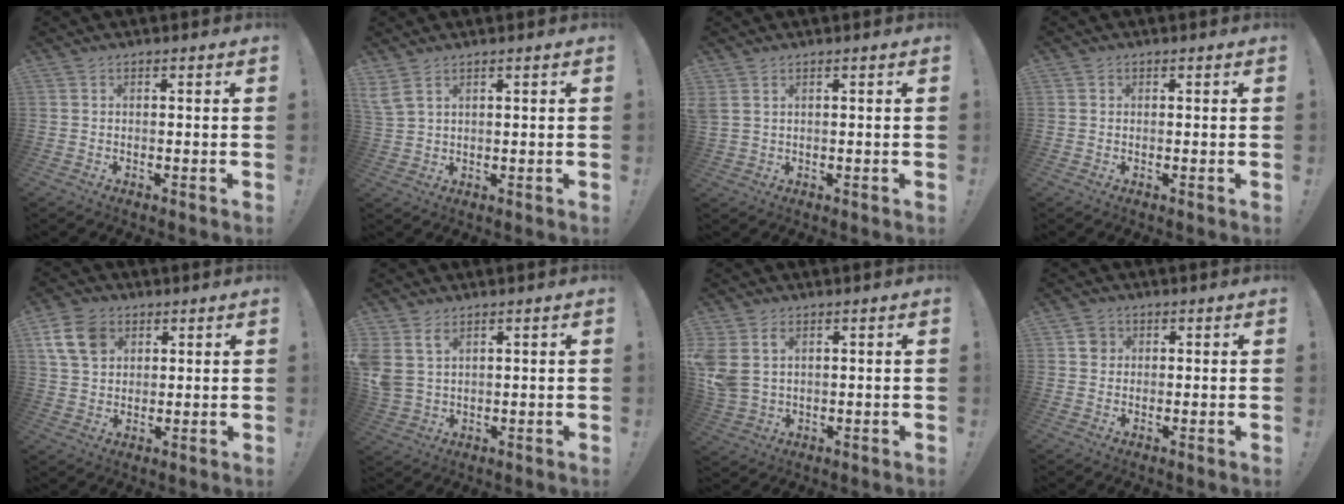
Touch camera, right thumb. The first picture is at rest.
{"total": 4.7, "force": [3.0, 1.7, 3.2], "torque": [-0.072, -0.010, 0.058]}
{"total": 2.3, "force": [1.1, 1.1, 1.6], "torque": [-0.035, 0.002, 0.023]}
{"total": 0.7, "force": [0.2, 0.7, -0.1], "torque": [0.007, -0.001, 0.004]}
{"total": 11.5, "force": [5.1, 8.4, 6.0], "torque": [-0.107, -0.011, 0.103]}
{"total": 6.2, "force": [3.5, 4.0, 3.3], "torque": [-0.064, -0.013, 0.068]}
{"total": 6.4, "force": [2.9, 4.4, 3.6], "torque": [-0.073, -0.013, 0.057]}
{"total": 3.4, "force": [0.9, 3.2, 0.8], "torque": [-0.008, 0.006, 0.016]}